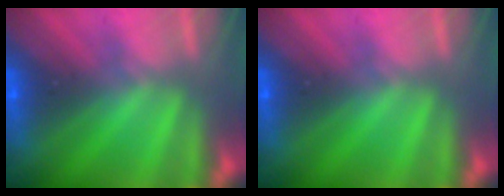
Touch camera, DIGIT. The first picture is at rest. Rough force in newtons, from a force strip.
{"total": 0.0}